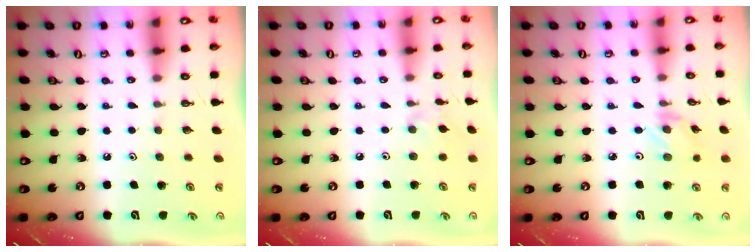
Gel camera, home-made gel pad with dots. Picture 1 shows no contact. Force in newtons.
{"total": 1.8, "press": 1.7, "slide": 0.5}
{"total": 1.5, "press": 1.4, "slide": 0.3}